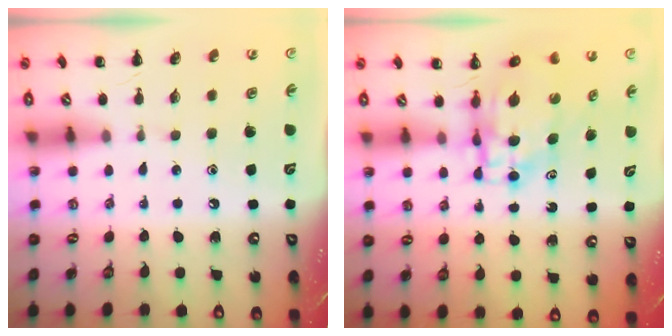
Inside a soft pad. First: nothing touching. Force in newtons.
{"total": 6.2, "press": 6.1, "slide": 1.4}